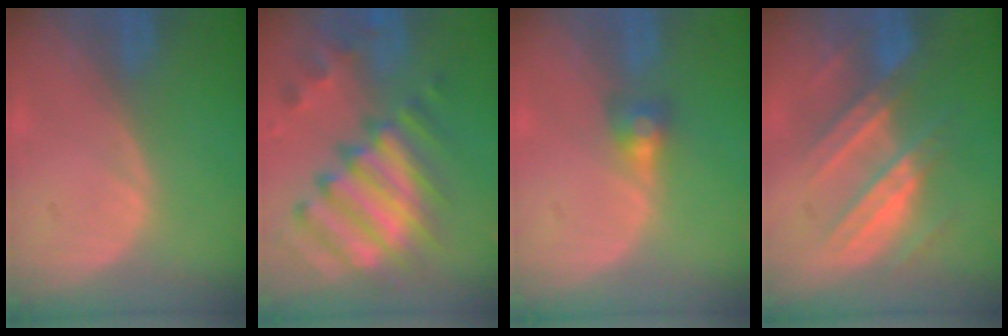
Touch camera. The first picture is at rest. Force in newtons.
{"total": 12.4, "press": 10.7, "slide": 6.2}
{"total": 2.9, "press": 2.5, "slide": 1.5}
{"total": 7.5, "press": 7.5, "slide": 0.5}